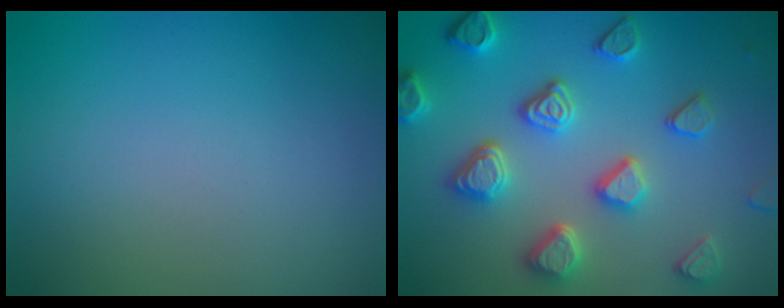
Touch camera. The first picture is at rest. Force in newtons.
{"total": 4.8, "press": 4.6, "slide": 1.2}